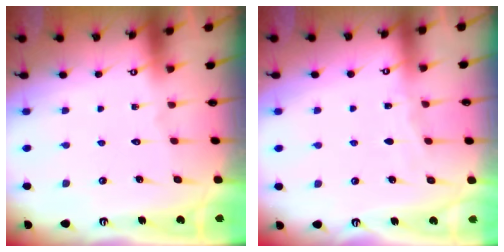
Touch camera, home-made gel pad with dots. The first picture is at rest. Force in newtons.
{"total": 3.7, "press": 3.7, "slide": 0.5}